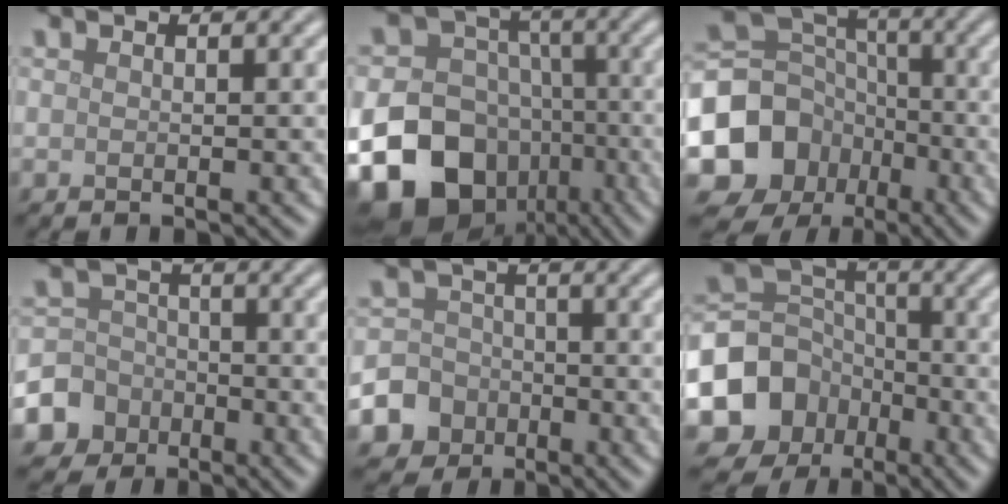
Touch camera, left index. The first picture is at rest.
{"total": 19.0, "force": [-7.5, 15.5, 7.9], "torque": [-0.163, -0.049, -0.155]}
{"total": 11.5, "force": [-4.5, 9.9, 3.8], "torque": [-0.101, -0.011, -0.102]}
{"total": 6.5, "force": [-3.2, 5.7, 0.5], "torque": [-0.005, -0.004, -0.082]}
{"total": 7.8, "force": [-3.8, 6.7, 0.9], "torque": [-0.013, -0.020, -0.087]}
{"total": 8.3, "force": [-3.7, 7.0, 2.6], "torque": [-0.062, -0.008, -0.078]}